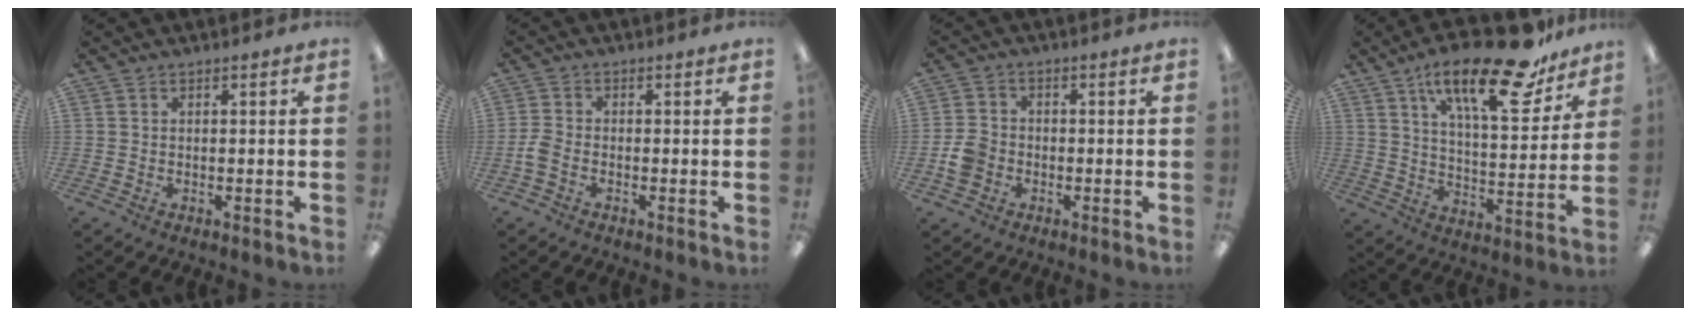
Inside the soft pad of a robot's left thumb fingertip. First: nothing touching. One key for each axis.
{"total": 3.1, "fx": -1.3, "fy": 1.9, "fz": 2.1, "tx": -0.047, "ty": 0.002, "tz": -0.025}
{"total": 4.9, "fx": -1.6, "fy": 4.1, "fz": 2.3, "tx": -0.043, "ty": 0.010, "tz": -0.028}
{"total": 22.5, "fx": 14.8, "fy": 7.4, "fz": 15.3, "tx": -0.229, "ty": -0.086, "tz": 0.240}